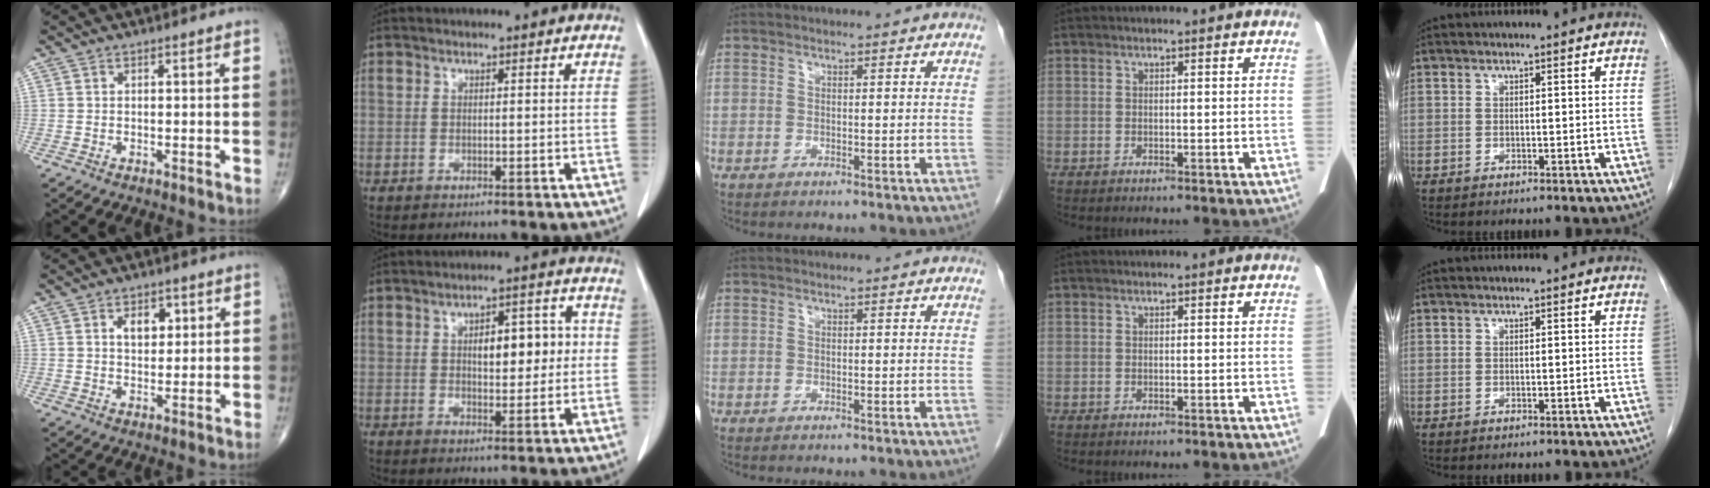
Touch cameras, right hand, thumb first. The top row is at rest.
{"thumb": {"total": 5.1, "force": [1.8, 3.3, 3.5], "torque": [-0.030, -0.007, 0.026]}, "index": {"total": 7.9, "force": [0.9, 3.2, 7.1], "torque": [-0.097, 0.022, 0.018]}}